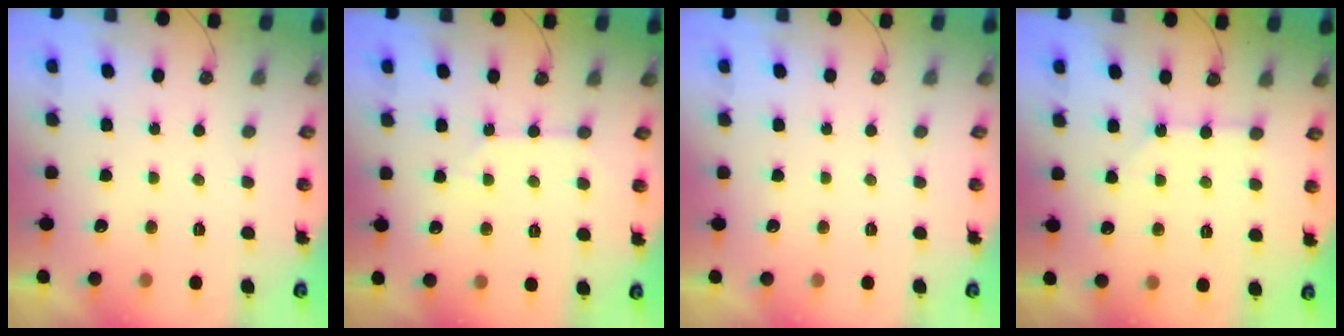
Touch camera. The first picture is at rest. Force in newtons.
{"total": 2.5, "press": 2.4, "slide": 0.4}
{"total": 0.0}
{"total": 1.7, "press": 1.7, "slide": 0.3}